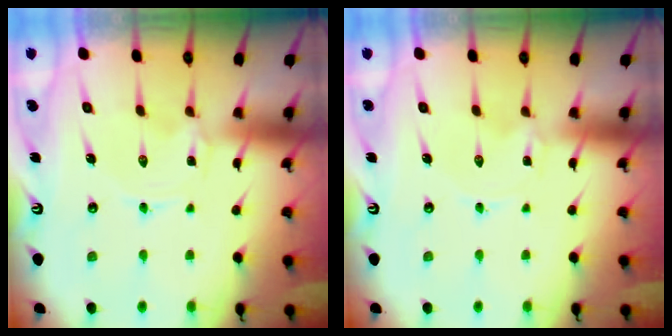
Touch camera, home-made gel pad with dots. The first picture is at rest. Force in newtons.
{"total": 0.0}